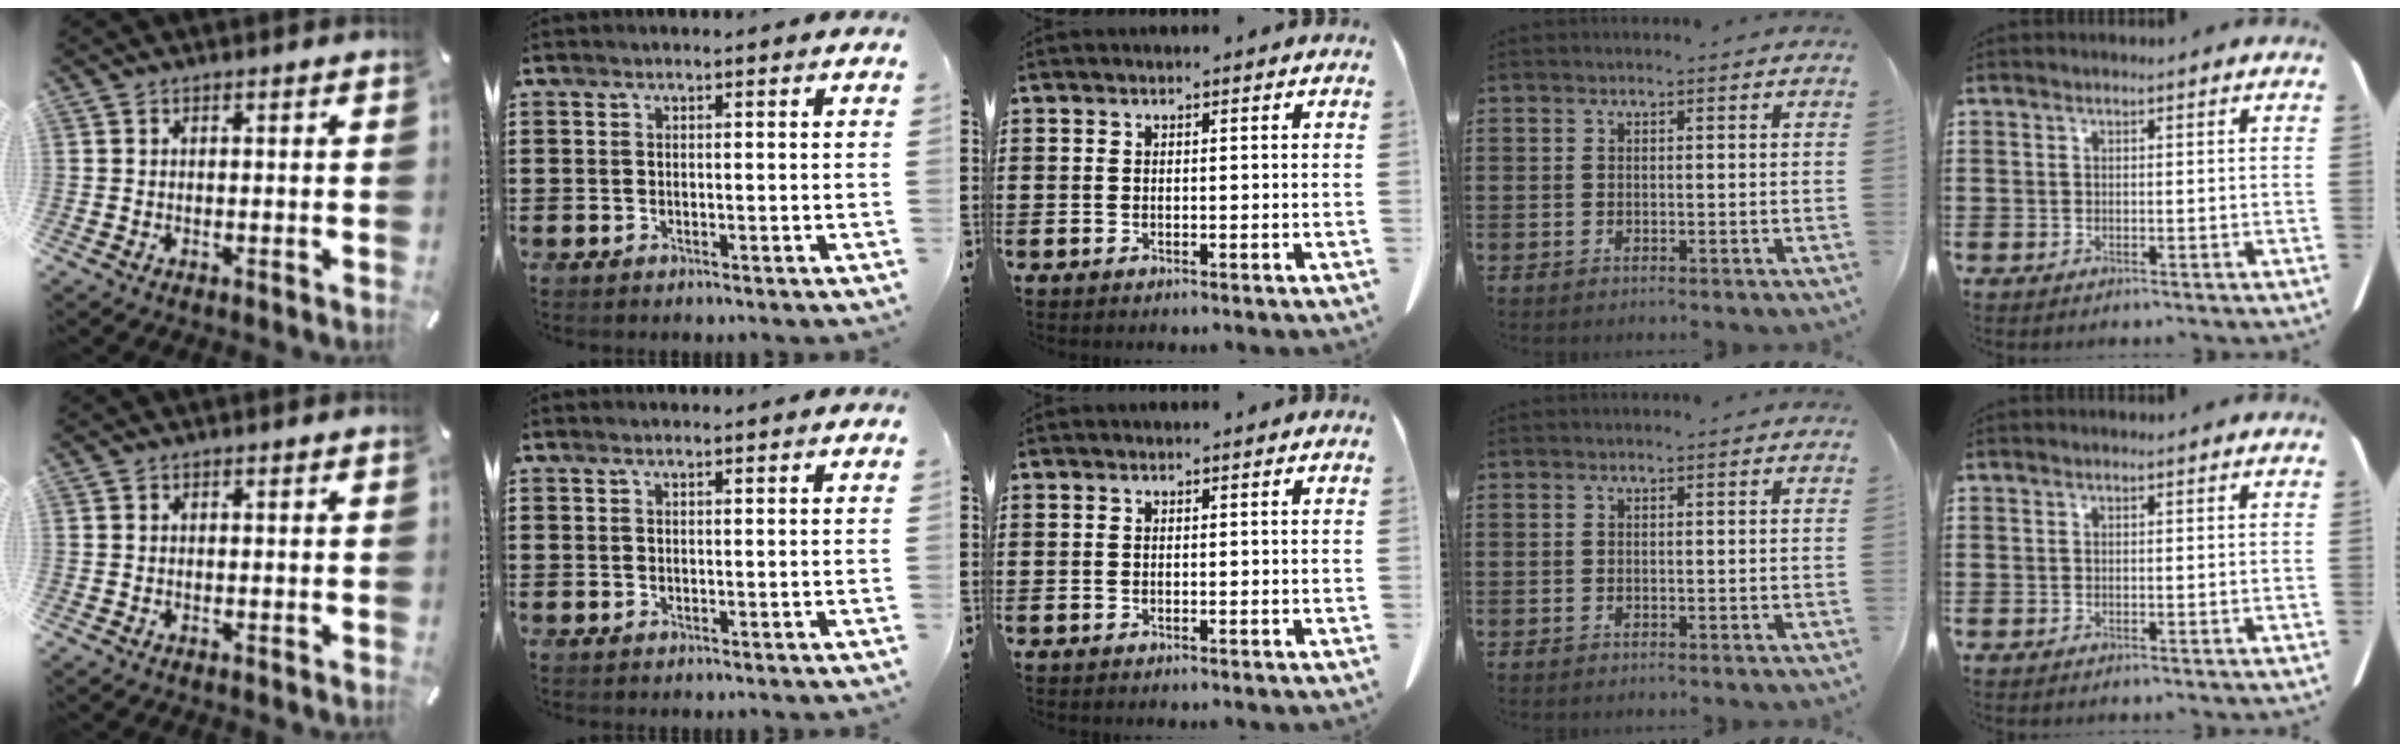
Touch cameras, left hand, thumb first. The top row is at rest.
{"index": {"total": 0.6, "force": [0.5, 0.0, 0.4], "torque": [-0.009, -0.001, 0.010]}}